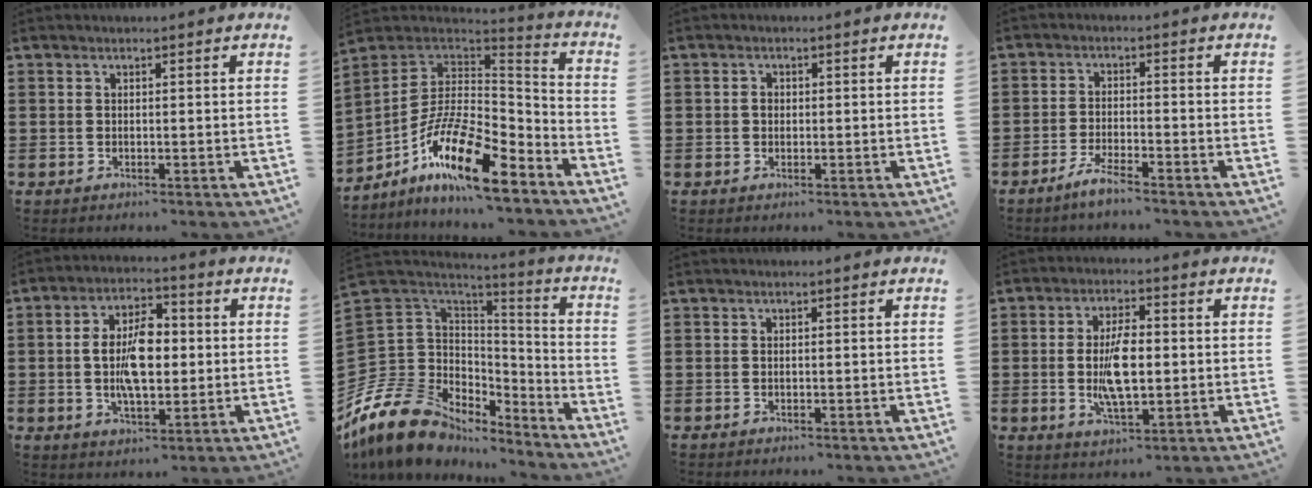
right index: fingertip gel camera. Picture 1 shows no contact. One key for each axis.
{"total": 15.8, "fx": -9.1, "fy": 5.0, "fz": 11.9, "tx": -0.224, "ty": 0.015, "tz": -0.167}
{"total": 1.4, "fx": -0.1, "fy": 1.0, "fz": 1.0, "tx": -0.022, "ty": 0.006, "tz": -0.002}
{"total": 3.4, "fx": -3.0, "fy": -0.1, "fz": 1.7, "tx": -0.037, "ty": -0.001, "tz": -0.057}
{"total": 8.9, "fx": 0.0, "fy": 4.5, "fz": 7.6, "tx": -0.149, "ty": 0.008, "tz": -0.006}
{"total": 14.0, "fx": -8.8, "fy": 9.5, "fz": 5.2, "tx": -0.155, "ty": 0.012, "tz": -0.164}
{"total": 0.0}
{"total": 8.1, "fx": -0.4, "fy": 3.3, "fz": 7.4, "tx": -0.152, "ty": 0.000, "tz": -0.012}